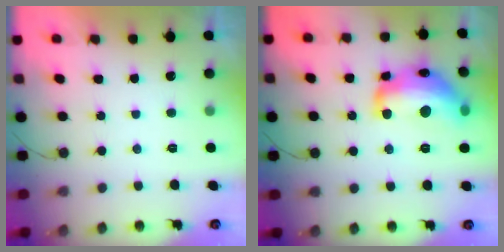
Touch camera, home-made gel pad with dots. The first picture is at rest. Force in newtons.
{"total": 18.0, "press": 18.0, "slide": 1.2}